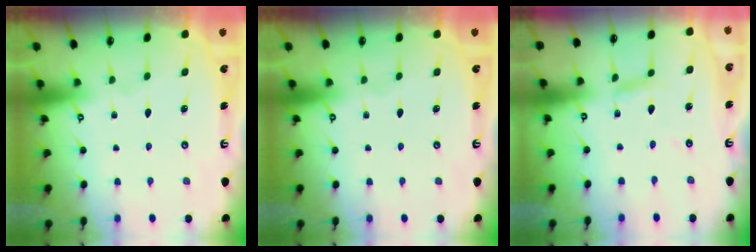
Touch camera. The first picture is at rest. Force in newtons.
{"total": 0.0}
{"total": 2.3, "press": 2.3, "slide": 0.2}